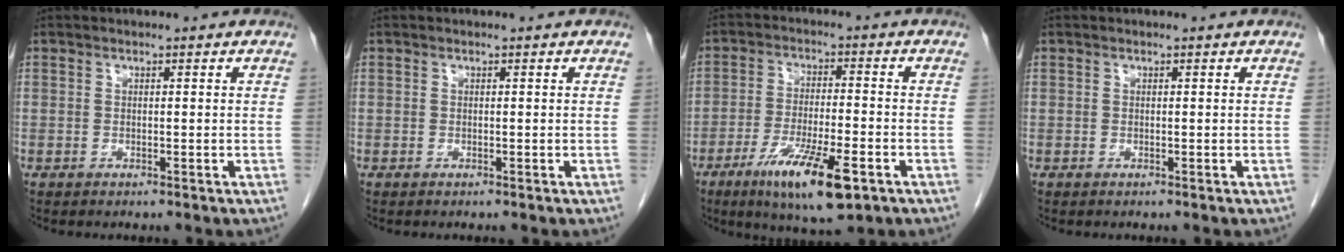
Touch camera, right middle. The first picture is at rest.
{"total": 0.0}
{"total": 12.0, "force": [-6.3, 2.0, 10.0], "torque": [-0.180, -0.026, -0.100]}
{"total": 0.0}